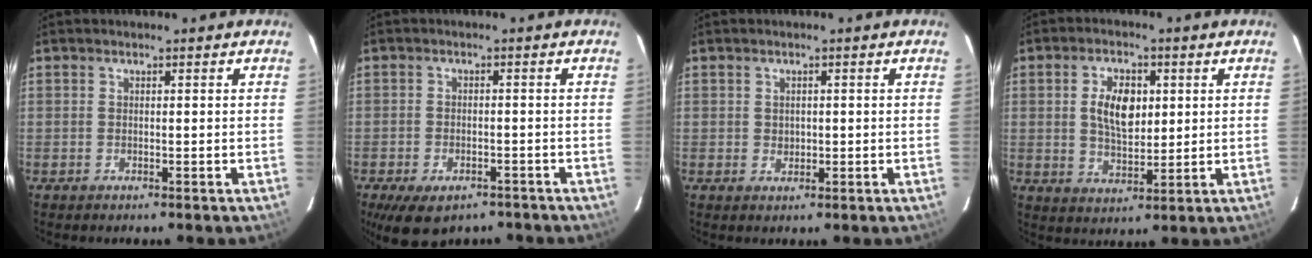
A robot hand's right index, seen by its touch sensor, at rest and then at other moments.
{"total": 10.2, "force": [-7.0, 5.1, 5.4], "torque": [-0.116, -0.021, -0.099]}
{"total": 1.6, "force": [0.1, 1.5, 0.6], "torque": [-0.005, 0.002, 0.003]}
{"total": 8.2, "force": [1.7, 4.5, 6.6], "torque": [-0.121, 0.007, 0.035]}